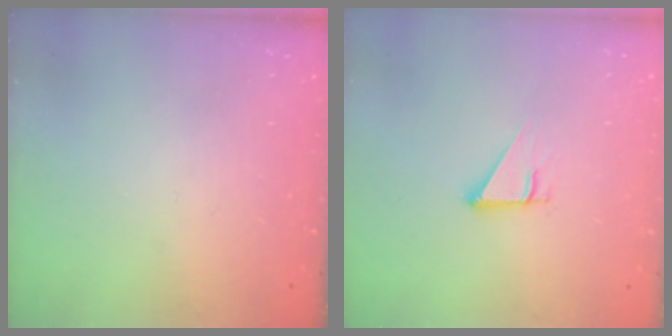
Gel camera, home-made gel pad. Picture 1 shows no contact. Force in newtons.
{"total": 2.5, "press": 2.5, "slide": 0.2}